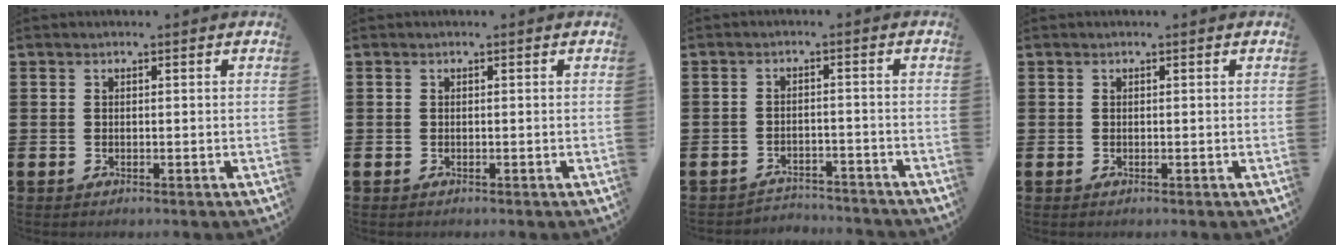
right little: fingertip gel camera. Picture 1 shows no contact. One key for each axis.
{"total": 0.0}
{"total": 2.4, "fx": -2.4, "fy": 0.2, "fz": -0.1, "tx": -0.005, "ty": 0.003, "tz": -0.053}
{"total": 0.0}